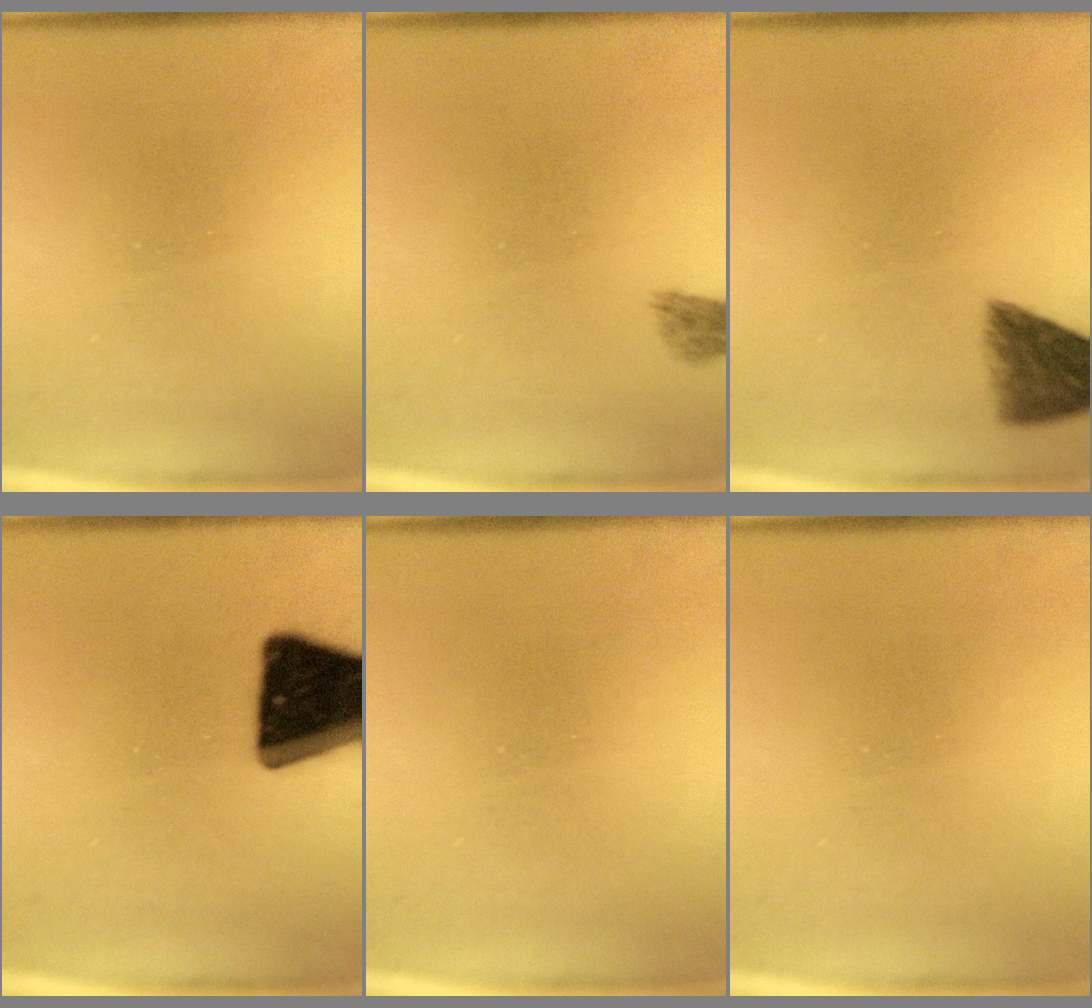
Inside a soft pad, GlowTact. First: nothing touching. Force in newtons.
{"total": 1.6}
{"total": 5.6}
{"total": 20.1}
{"total": 0.0}
{"total": 0.0}